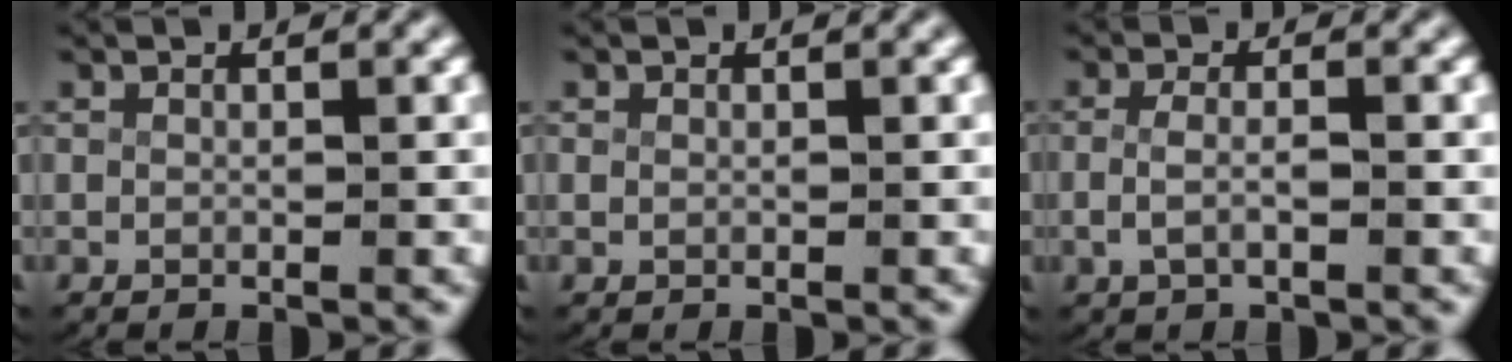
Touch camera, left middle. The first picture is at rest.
{"total": 0.0}
{"total": 2.2, "force": [-0.8, 1.0, 1.8], "torque": [-0.049, -0.010, -0.008]}